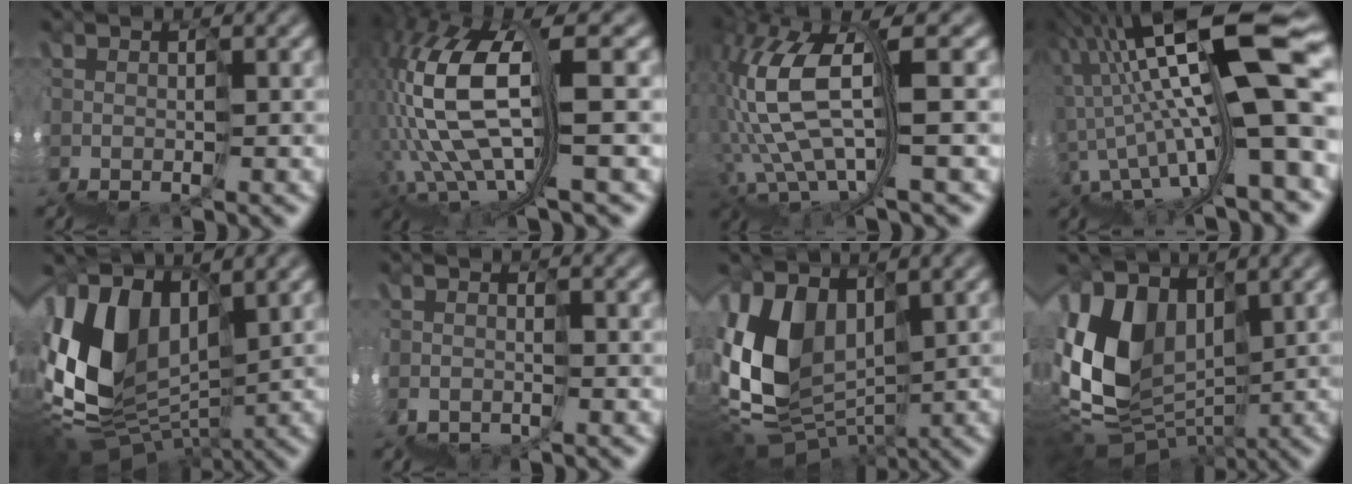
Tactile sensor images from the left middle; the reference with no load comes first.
{"total": 8.5, "force": [2.6, 3.0, 7.4], "torque": [-0.166, 0.027, 0.042]}
{"total": 5.8, "force": [1.7, 1.8, 5.3], "torque": [-0.122, 0.027, 0.019]}
{"total": 13.1, "force": [2.3, 2.6, 12.7], "torque": [-0.194, 0.037, 0.034]}
{"total": 7.9, "force": [4.7, 4.9, 4.1], "torque": [-0.106, 0.028, 0.082]}
{"total": 1.8, "force": [-1.0, 1.5, -0.1], "torque": [0.005, 0.007, -0.012]}
{"total": 6.0, "force": [3.3, 4.0, 3.0], "torque": [-0.089, 0.017, 0.058]}
{"total": 6.1, "force": [3.7, 4.2, 2.5], "torque": [-0.067, 0.019, 0.064]}